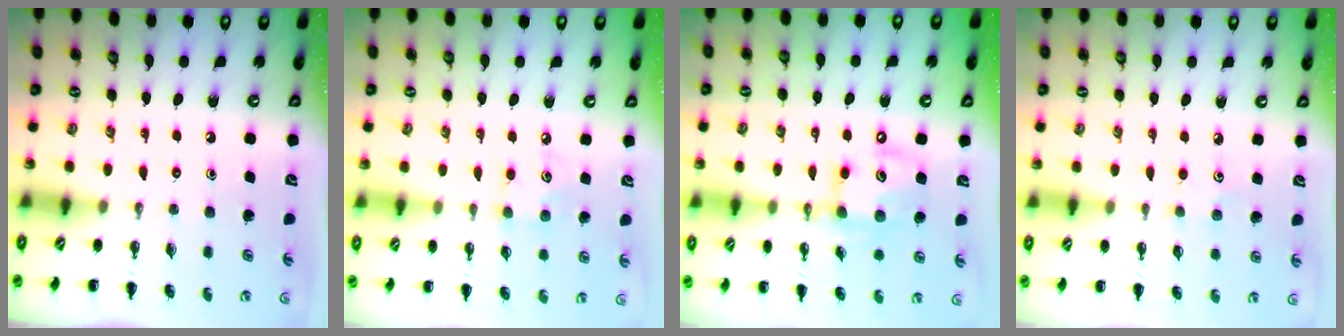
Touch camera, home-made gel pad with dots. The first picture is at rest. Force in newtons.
{"total": 6.2, "press": 6.1, "slide": 1.1}
{"total": 13.0, "press": 12.8, "slide": 2.2}
{"total": 2.8, "press": 2.7, "slide": 0.7}